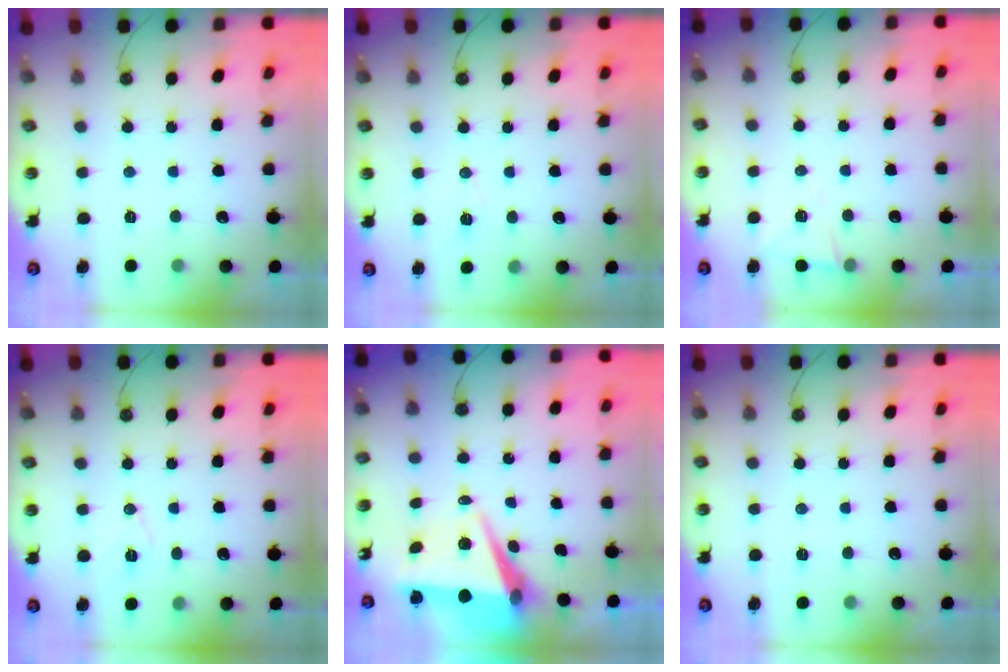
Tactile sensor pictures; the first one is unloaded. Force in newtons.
{"total": 7.3, "press": 5.7, "slide": 4.6}
{"total": 6.0, "press": 4.8, "slide": 3.6}
{"total": 6.9, "press": 5.3, "slide": 4.5}
{"total": 7.5, "press": 6.1, "slide": 4.3}
{"total": 4.3, "press": 0.8, "slide": 4.3}